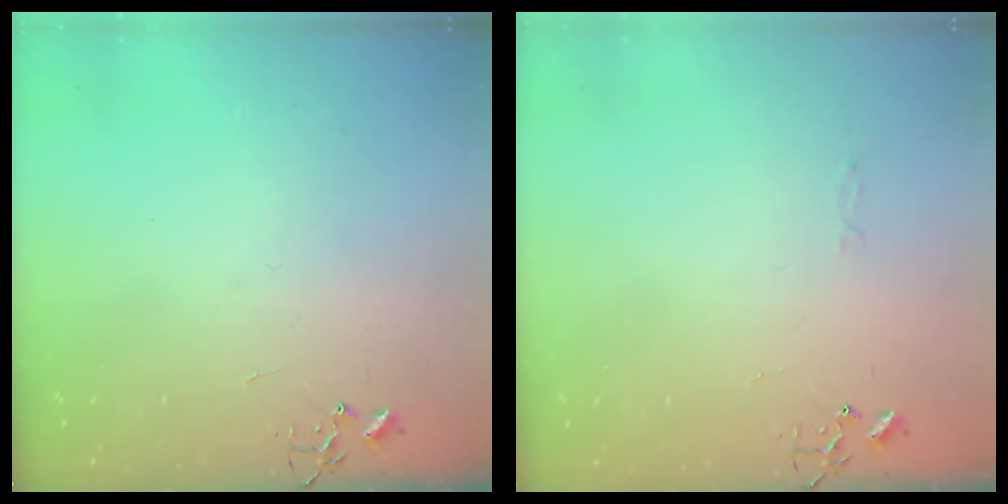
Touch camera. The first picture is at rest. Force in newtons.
{"total": 2.8, "press": 2.8, "slide": 0.4}